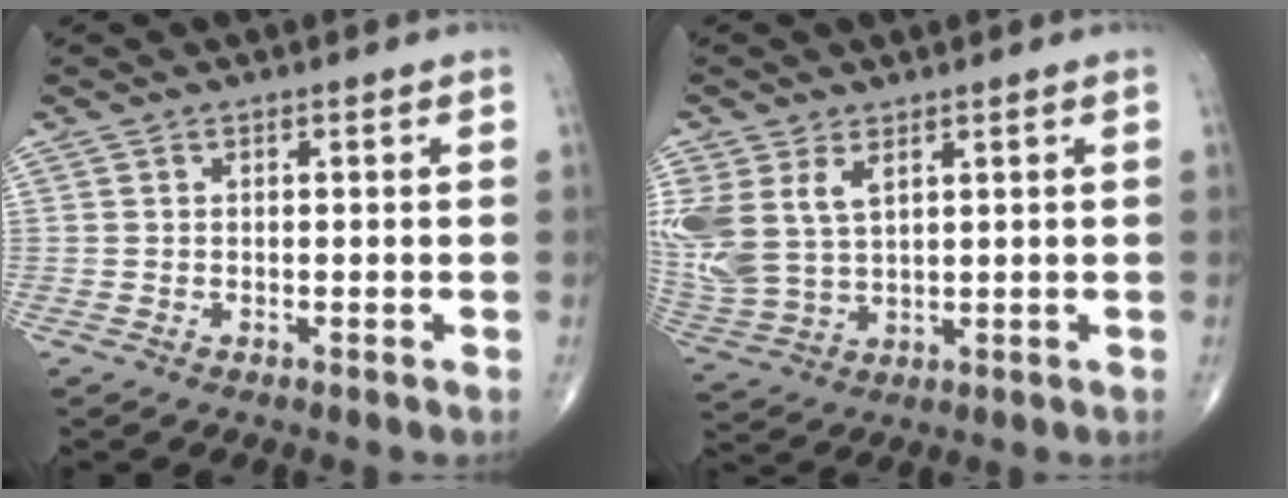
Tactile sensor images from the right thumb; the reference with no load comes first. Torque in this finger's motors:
{"motor_torque": [0.39, 0.45, 0.57, 0.30, 0.19]}